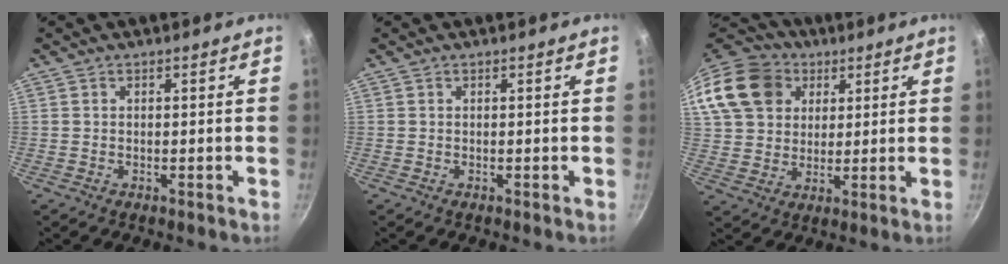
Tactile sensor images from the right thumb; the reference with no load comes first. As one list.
[{"total": 0.0}, {"total": 18.7, "force": [7.6, 14.6, 8.9], "torque": [-0.176, 0.020, 0.139]}]